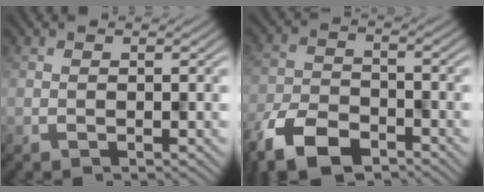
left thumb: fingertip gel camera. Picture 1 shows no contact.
{"total": 9.3, "force": [-6.8, 4.4, 4.6], "torque": [-0.093, -0.015, -0.134]}